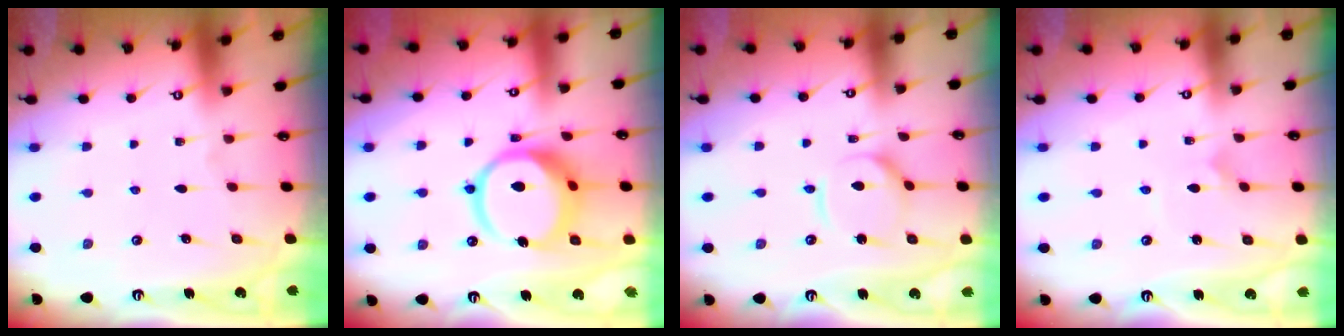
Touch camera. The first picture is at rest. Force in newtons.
{"total": 15.1, "press": 15.0, "slide": 1.9}
{"total": 6.5, "press": 6.5, "slide": 0.6}
{"total": 2.1, "press": 2.1, "slide": 0.1}